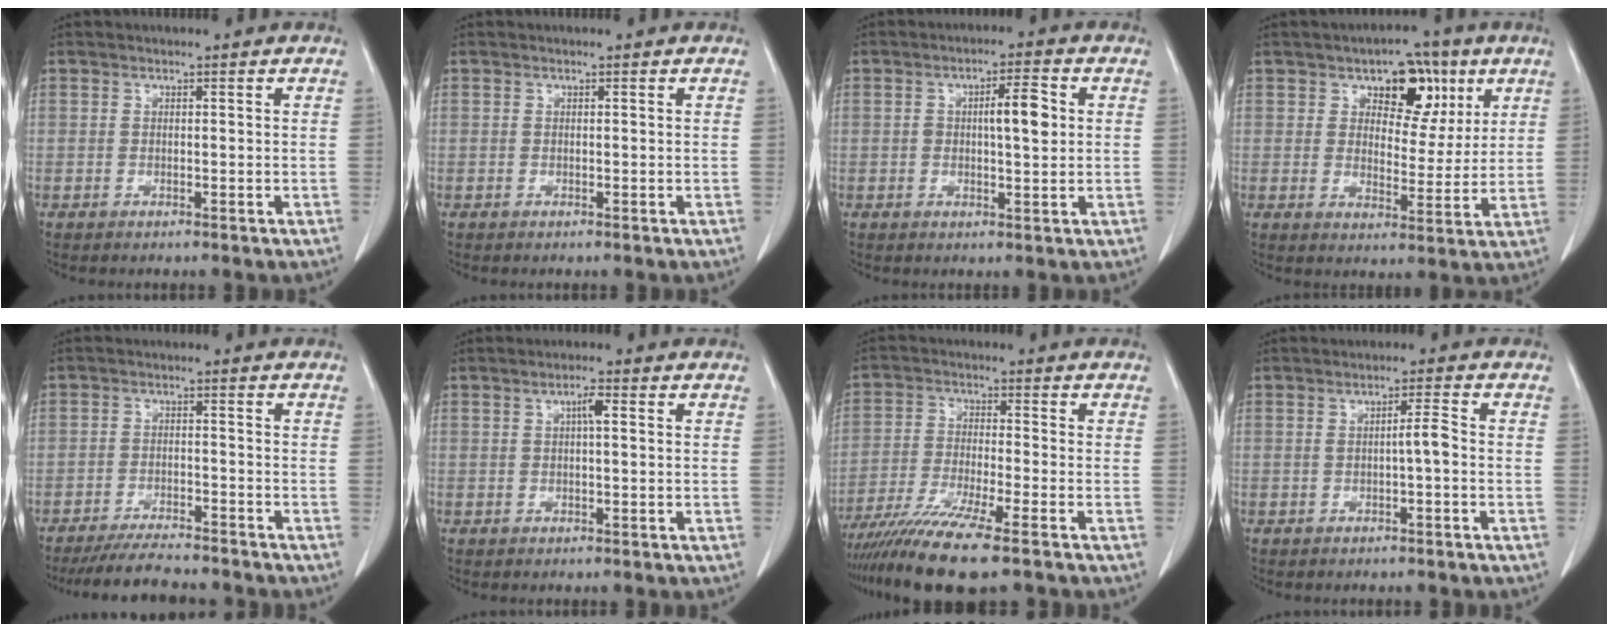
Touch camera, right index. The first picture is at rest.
{"total": 0.0}
{"total": 5.5, "force": [0.8, 1.3, 5.3], "torque": [-0.085, 0.009, 0.012]}
{"total": 9.0, "force": [4.4, 5.4, 5.7], "torque": [-0.068, 0.016, 0.066]}
{"total": 8.7, "force": [-8.0, 1.3, 2.9], "torque": [-0.043, -0.009, -0.128]}
{"total": 2.1, "force": [0.5, 0.3, 2.0], "torque": [-0.036, 0.005, 0.007]}
{"total": 11.5, "force": [-8.7, -0.2, 7.5], "torque": [-0.132, -0.032, -0.148]}
{"total": 2.4, "force": [-0.4, 0.0, 2.4], "torque": [-0.037, 0.003, -0.007]}